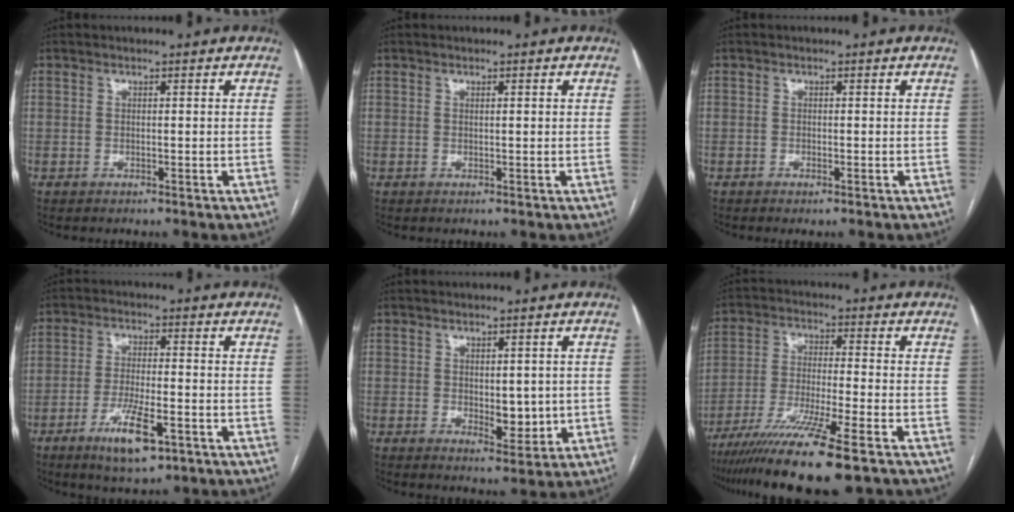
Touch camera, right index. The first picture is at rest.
{"total": 0.6, "force": [0.2, 0.1, 0.6], "torque": [-0.010, 0.002, 0.003]}
{"total": 0.8, "force": [-0.5, 0.1, 0.5], "torque": [-0.008, -0.001, -0.007]}
{"total": 8.2, "force": [-4.2, 1.9, 6.8], "torque": [-0.127, -0.013, -0.067]}
{"total": 4.6, "force": [-0.2, 2.2, 4.0], "torque": [-0.053, -0.007, 0.008]}
{"total": 14.1, "force": [-9.9, -0.5, 10.1], "torque": [-0.193, -0.042, -0.169]}